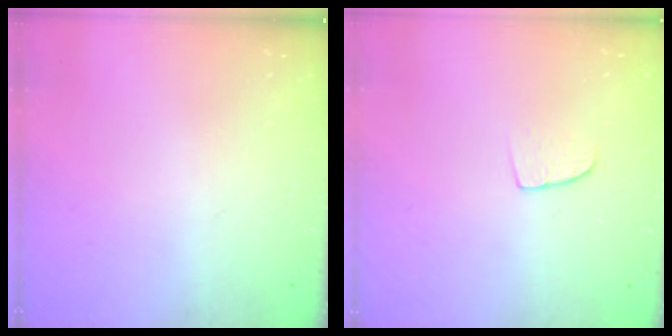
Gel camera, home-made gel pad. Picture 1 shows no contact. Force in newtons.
{"total": 5.9, "press": 5.9, "slide": 0.4}